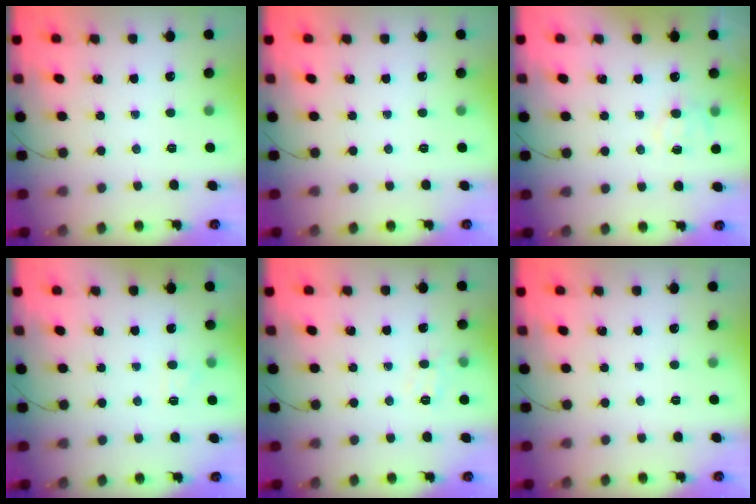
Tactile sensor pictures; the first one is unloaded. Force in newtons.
{"total": 0.0}
{"total": 6.3, "press": 6.1, "slide": 1.6}
{"total": 4.5, "press": 4.3, "slide": 1.3}
{"total": 7.2, "press": 7.1, "slide": 1.4}
{"total": 0.0}